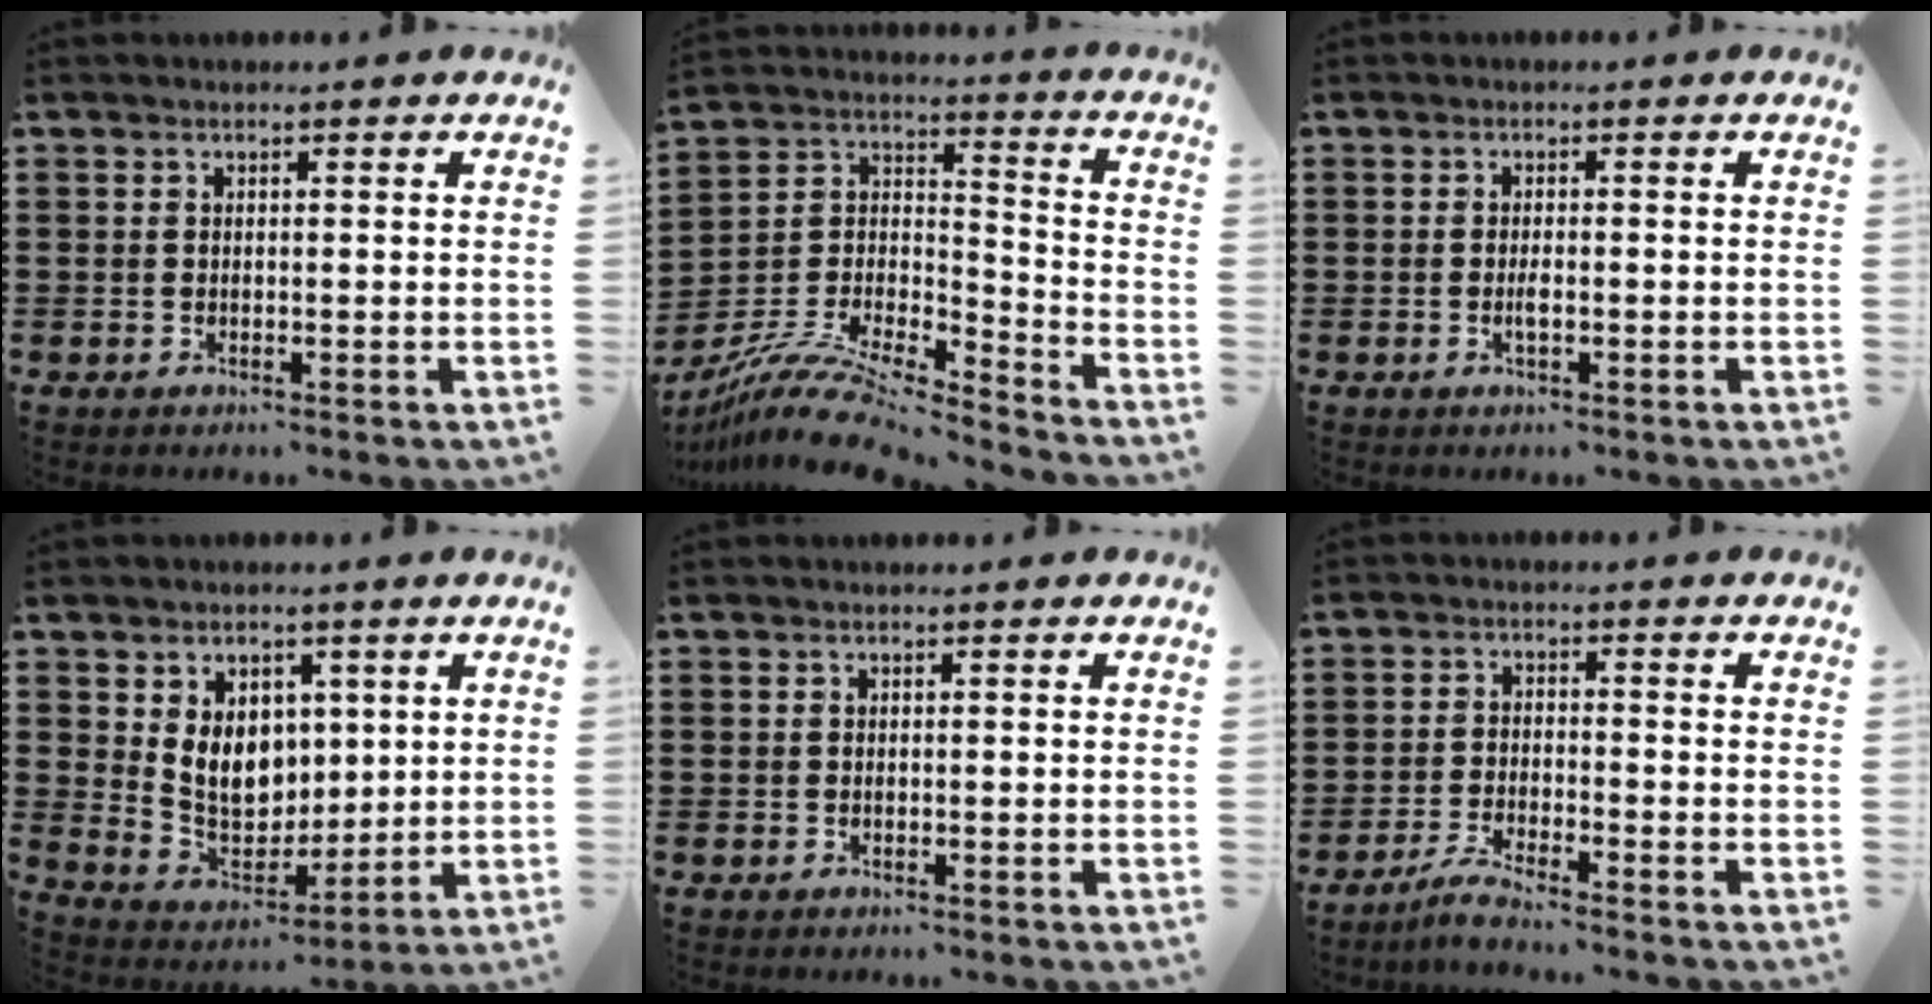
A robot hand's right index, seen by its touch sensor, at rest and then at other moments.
{"total": 11.7, "force": [-10.1, 2.8, 5.2], "torque": [-0.112, 0.023, -0.203]}
{"total": 1.5, "force": [-0.4, 0.4, 1.4], "torque": [-0.034, -0.004, -0.010]}
{"total": 7.9, "force": [2.1, 6.3, 4.4], "torque": [-0.096, 0.009, 0.039]}
{"total": 0.0}
{"total": 3.2, "force": [-2.8, -0.2, 1.4], "torque": [-0.032, -0.001, -0.057]}